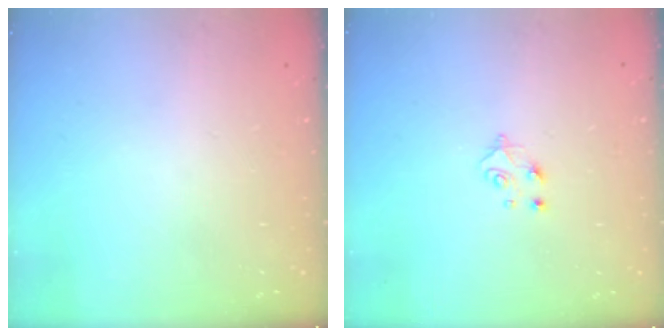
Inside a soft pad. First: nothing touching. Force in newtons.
{"total": 4.9, "press": 4.9, "slide": 0.5}